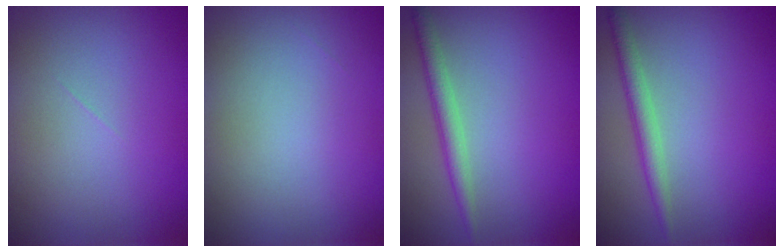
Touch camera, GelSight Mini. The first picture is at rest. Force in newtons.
{"total": 0.0}
{"total": 2.0, "press": 2.0, "slide": 0.1}
{"total": 2.0, "press": 2.0, "slide": 0.1}